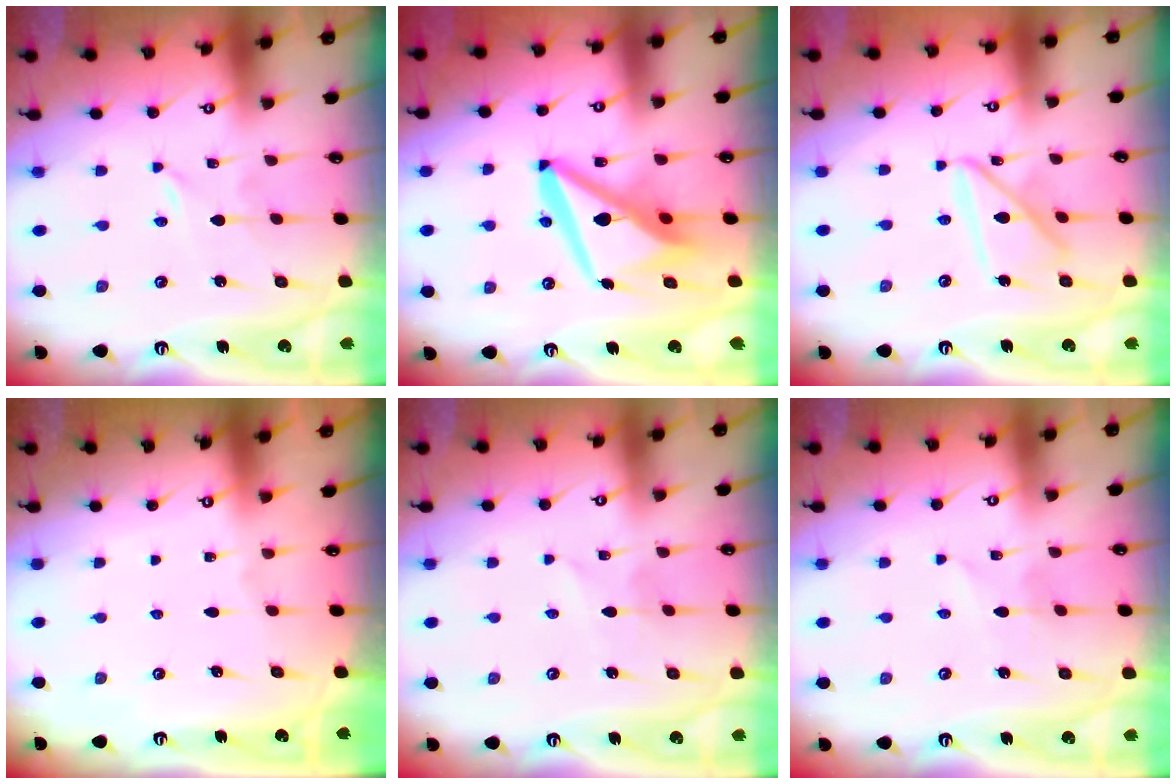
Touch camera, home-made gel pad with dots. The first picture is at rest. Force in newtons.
{"total": 14.0, "press": 13.9, "slide": 1.7}
{"total": 12.5, "press": 12.5, "slide": 1.1}
{"total": 0.0}
{"total": 1.7, "press": 1.7, "slide": 0.2}
{"total": 1.7, "press": 1.7, "slide": 0.2}